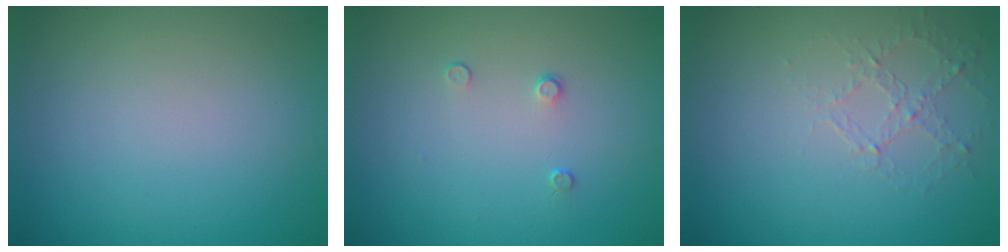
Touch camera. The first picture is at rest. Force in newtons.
{"total": 0.8, "press": 0.4, "slide": 0.6}
{"total": 1.1, "press": 0.5, "slide": 1.0}